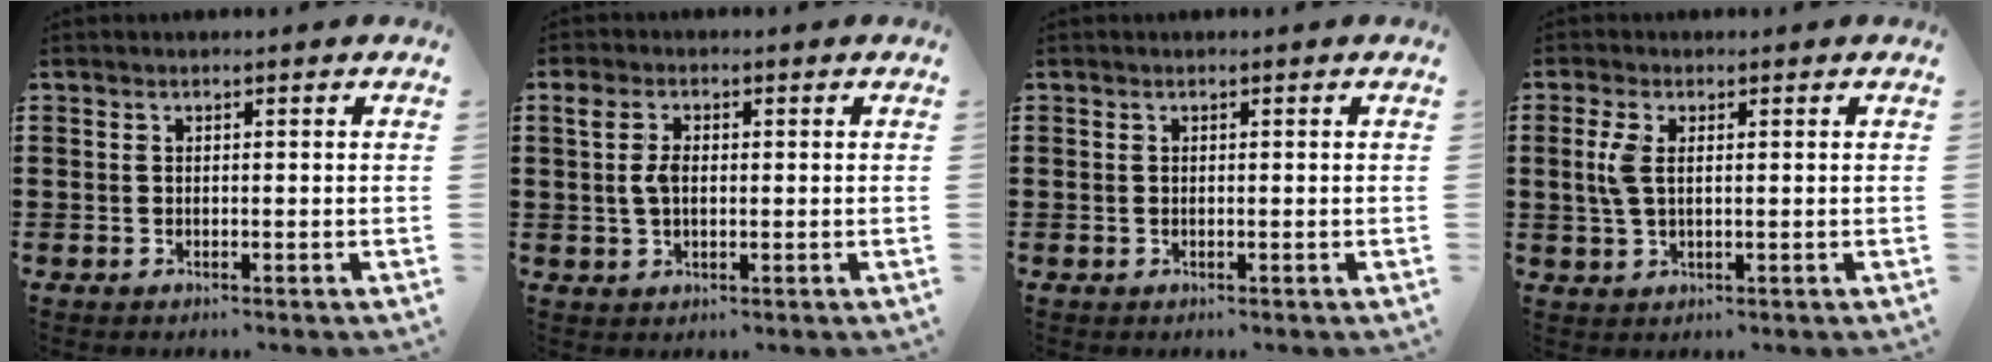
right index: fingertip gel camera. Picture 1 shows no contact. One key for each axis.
{"total": 3.5, "fx": 0.4, "fy": 2.1, "fz": 2.8, "tx": -0.067, "ty": 0.009, "tz": 0.002}
{"total": 0.0}
{"total": 3.5, "fx": 0.6, "fy": 1.5, "fz": 3.1, "tx": -0.079, "ty": 0.002, "tz": 0.004}